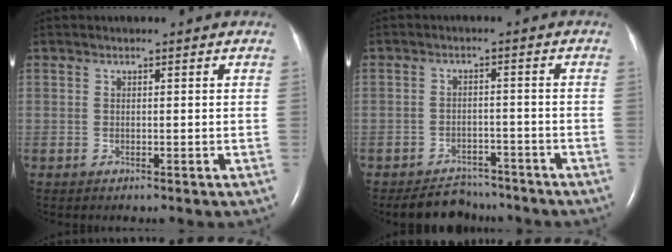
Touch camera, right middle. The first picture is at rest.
{"total": 5.7, "force": [-5.2, 2.3, -0.1], "torque": [0.003, 0.007, -0.079]}